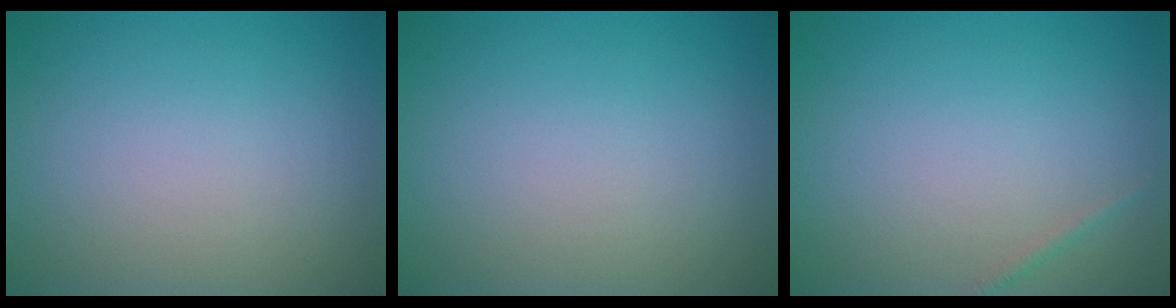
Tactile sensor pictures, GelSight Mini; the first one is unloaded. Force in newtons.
{"total": 0.0}
{"total": 0.6, "press": 0.6, "slide": 0.0}